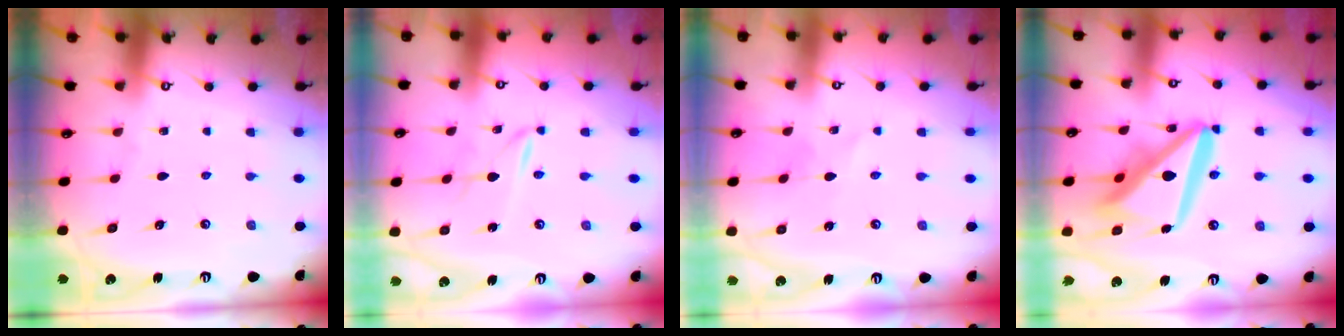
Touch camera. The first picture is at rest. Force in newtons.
{"total": 2.2, "press": 2.1, "slide": 0.3}
{"total": 2.4, "press": 2.4, "slide": 0.2}
{"total": 18.0, "press": 17.9, "slide": 2.1}